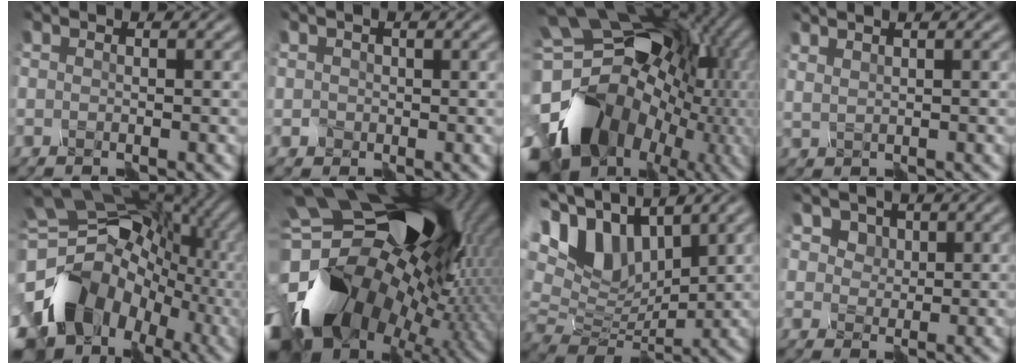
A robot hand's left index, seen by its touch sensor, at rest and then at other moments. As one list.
[{"total": 1.3, "force": [0.2, 0.9, -0.9], "torque": [0.015, 0.004, 0.005]}, {"total": 17.7, "force": [-0.9, 13.7, 11.2], "torque": [-0.195, -0.003, 0.015]}, {"total": 2.3, "force": [2.1, -0.3, -0.8], "torque": [0.012, 0.001, 0.036]}, {"total": 14.3, "force": [-2.9, 11.6, 7.8], "torque": [-0.164, -0.005, -0.042]}, {"total": 18.0, "force": [-0.1, 11.4, 13.9], "torque": [-0.253, -0.021, 0.008]}, {"total": 7.6, "force": [4.5, 4.2, 4.4], "torque": [-0.107, 0.012, 0.085]}, {"total": 4.9, "force": [3.4, 3.2, 1.5], "torque": [-0.040, 0.014, 0.038]}]